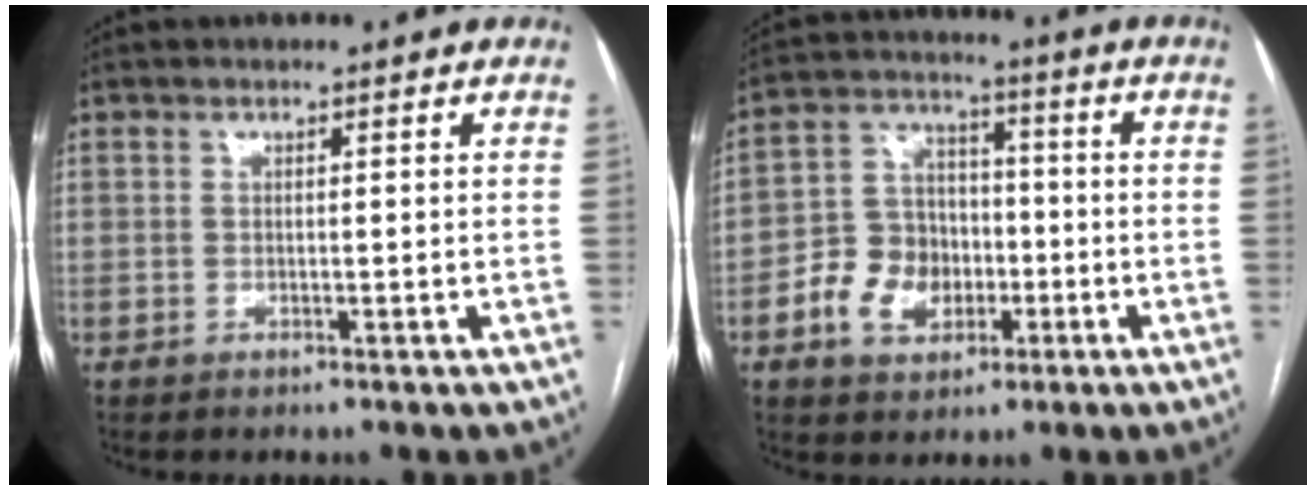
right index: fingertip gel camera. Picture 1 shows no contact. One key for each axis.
{"total": 9.8, "fx": -3.3, "fy": 7.6, "fz": 5.2, "tx": -0.115, "ty": 0.028, "tz": -0.052}